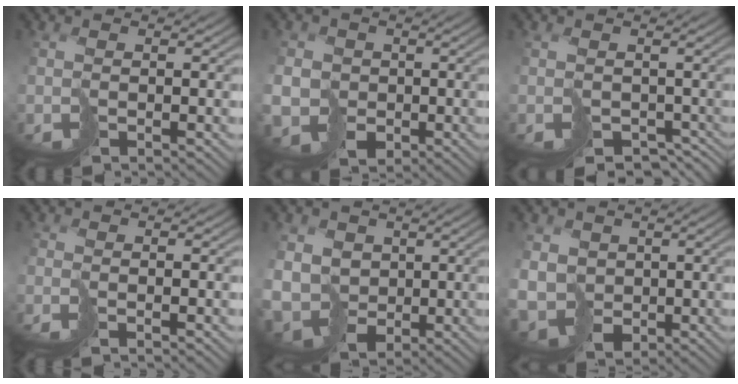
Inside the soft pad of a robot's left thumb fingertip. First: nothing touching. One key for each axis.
{"total": 6.8, "fx": -1.4, "fy": 6.4, "fz": 2.1, "tx": -0.055, "ty": -0.027, "tz": -0.046}
{"total": 3.1, "fx": -1.1, "fy": 2.6, "fz": 1.2, "tx": -0.014, "ty": -0.020, "tz": -0.002}
{"total": 1.6, "fx": -0.9, "fy": -1.1, "fz": -0.6, "tx": 0.021, "ty": 0.007, "tz": -0.018}
{"total": 8.4, "fx": 0.6, "fy": 7.4, "fz": 3.9, "tx": -0.116, "ty": -0.023, "tz": 0.002}
{"total": 6.6, "fx": 0.1, "fy": 5.9, "fz": 2.9, "tx": -0.091, "ty": -0.024, "tz": -0.001}